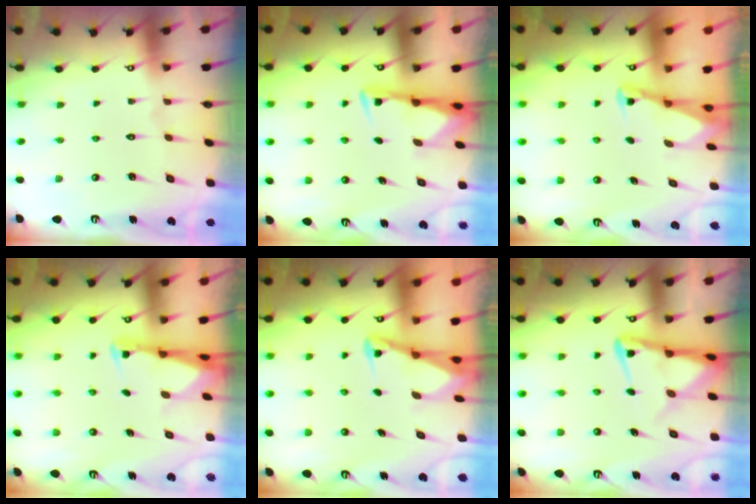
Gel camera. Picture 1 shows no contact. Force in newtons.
{"total": 2.9, "press": 2.8, "slide": 0.5}
{"total": 2.1, "press": 2.1, "slide": 0.3}
{"total": 2.7, "press": 2.6, "slide": 0.5}
{"total": 2.8, "press": 2.7, "slide": 0.7}
{"total": 6.8, "press": 6.7, "slide": 0.8}